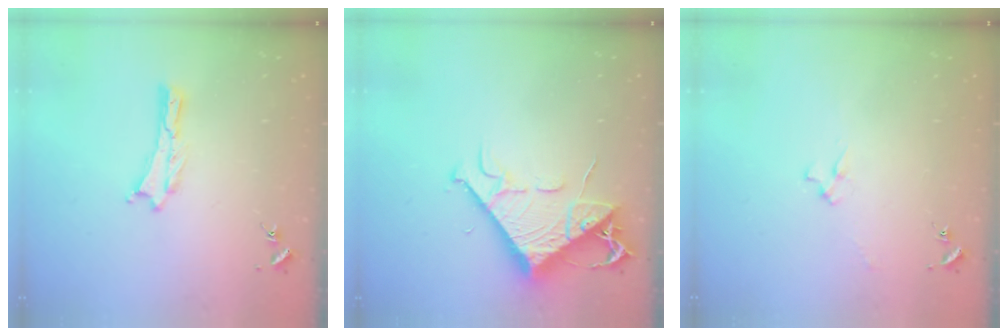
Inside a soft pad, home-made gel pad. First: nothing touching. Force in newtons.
{"total": 9.2, "press": 9.1, "slide": 1.2}
{"total": 2.4, "press": 2.4, "slide": 0.3}